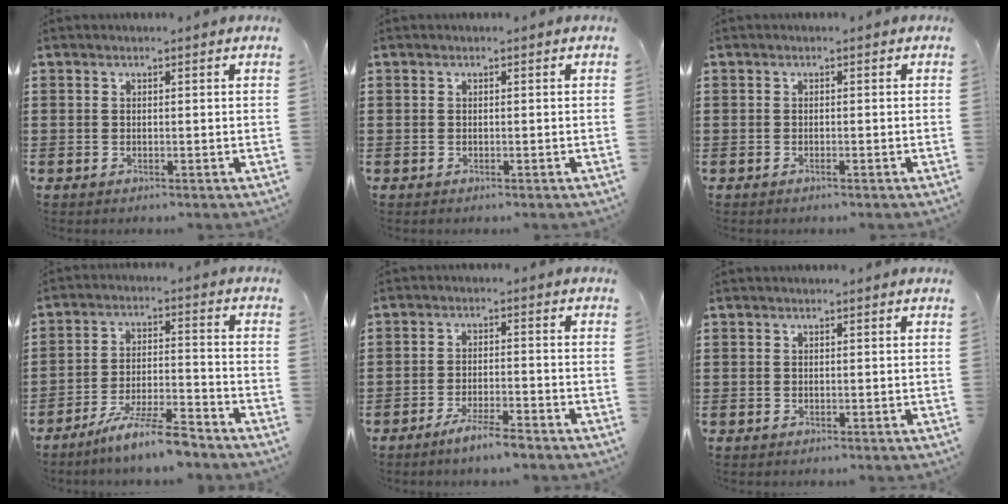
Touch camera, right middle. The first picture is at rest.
{"total": 0.0}
{"total": 0.6, "force": [-0.4, 0.0, 0.4], "torque": [-0.009, -0.002, -0.007]}
{"total": 8.1, "force": [-6.8, 0.2, 4.4], "torque": [-0.084, -0.002, -0.128]}
{"total": 4.1, "force": [-3.5, 0.1, 2.2], "torque": [-0.043, -0.002, -0.064]}
{"total": 0.0}